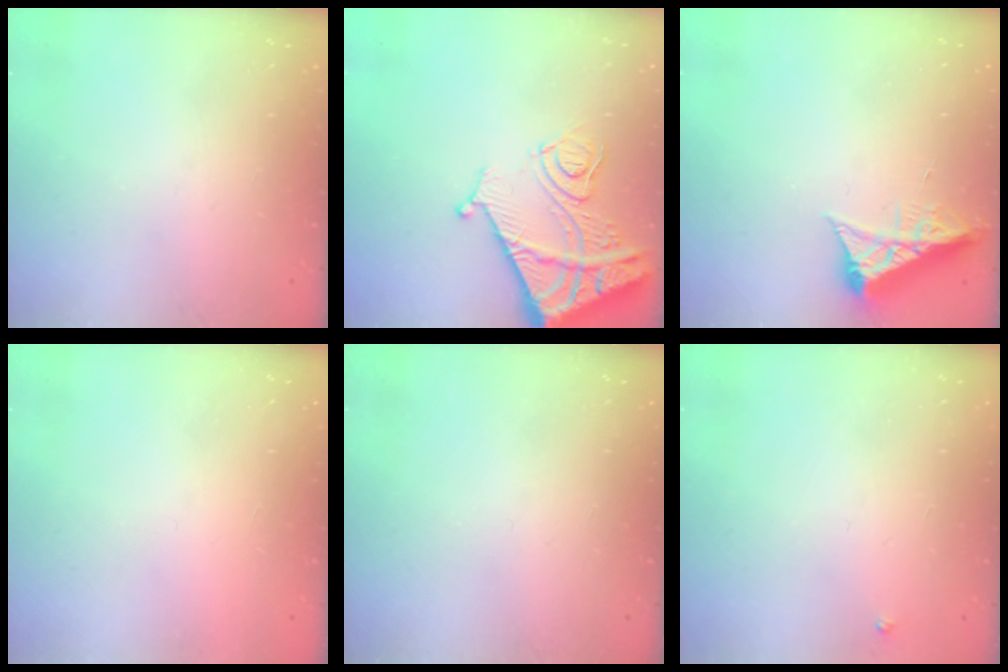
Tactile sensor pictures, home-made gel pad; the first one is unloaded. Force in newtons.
{"total": 13.8, "press": 13.8, "slide": 1.4}
{"total": 7.7, "press": 7.6, "slide": 1.0}
{"total": 1.6, "press": 1.6, "slide": 0.1}
{"total": 0.0}
{"total": 2.7, "press": 2.7, "slide": 0.3}